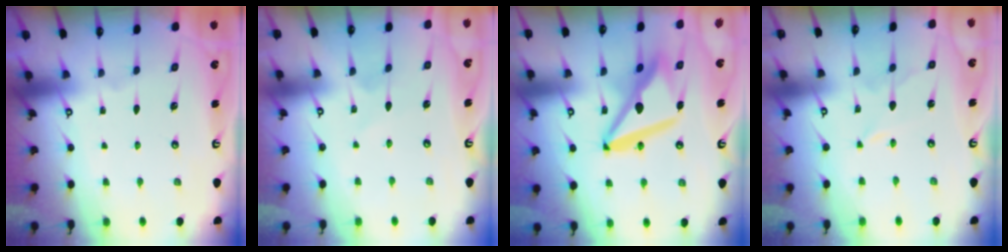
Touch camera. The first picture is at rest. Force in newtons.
{"total": 1.8, "press": 1.8, "slide": 0.2}
{"total": 14.4, "press": 14.3, "slide": 1.8}
{"total": 3.0, "press": 2.9, "slide": 0.4}